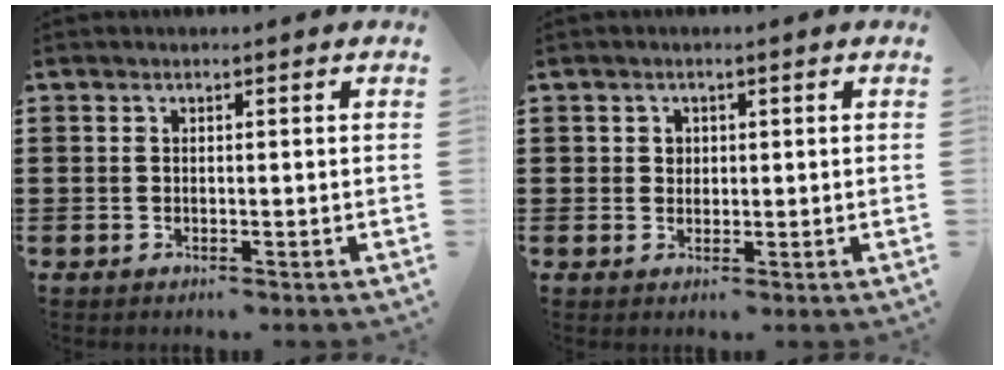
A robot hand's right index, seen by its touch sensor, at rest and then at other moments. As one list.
[{"total": 1.4, "force": [0.4, 1.3, 0.3], "torque": [-0.010, 0.006, 0.007]}]